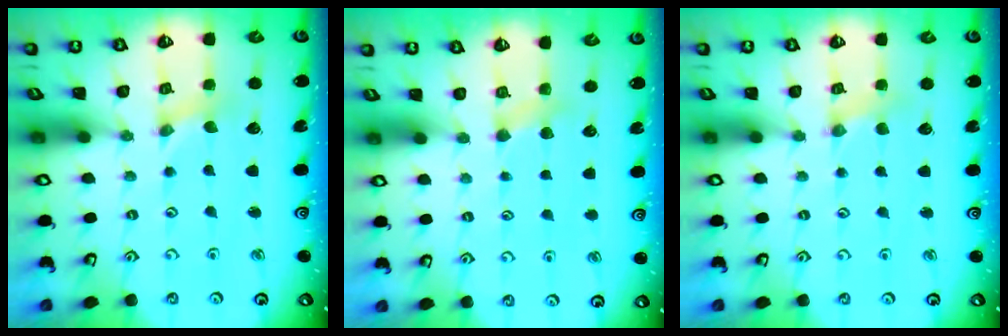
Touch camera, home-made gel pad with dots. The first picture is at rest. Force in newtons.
{"total": 4.0, "press": 3.9, "slide": 0.6}
{"total": 2.0, "press": 1.9, "slide": 0.4}